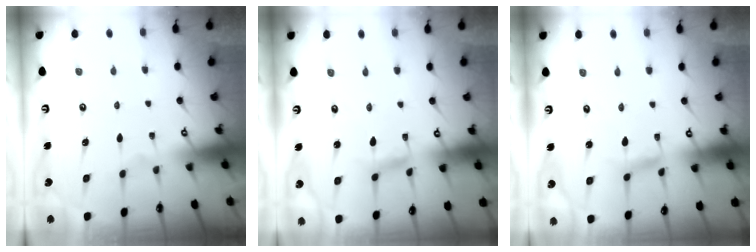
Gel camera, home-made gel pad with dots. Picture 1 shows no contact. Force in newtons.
{"total": 2.2, "press": 2.2, "slide": 0.2}
{"total": 2.2, "press": 2.2, "slide": 0.2}